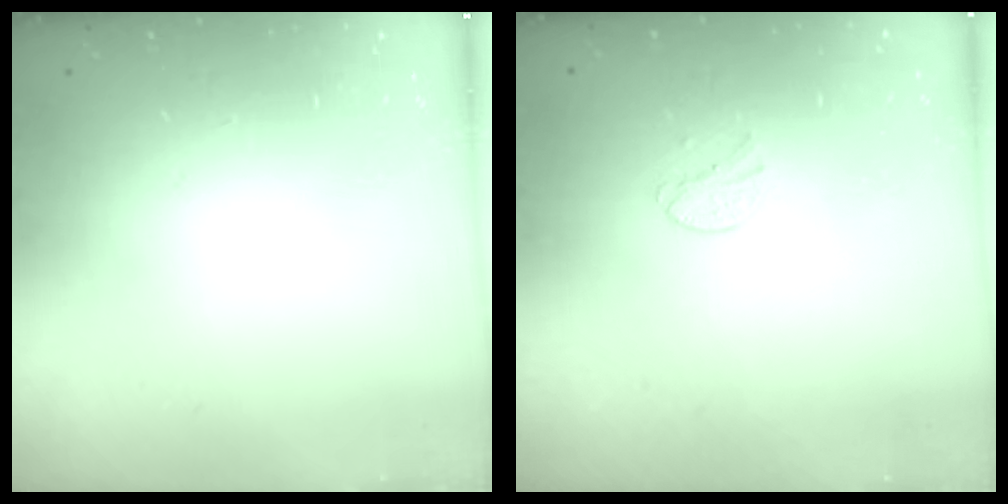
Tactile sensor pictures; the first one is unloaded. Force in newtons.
{"total": 6.1, "press": 6.1, "slide": 0.6}